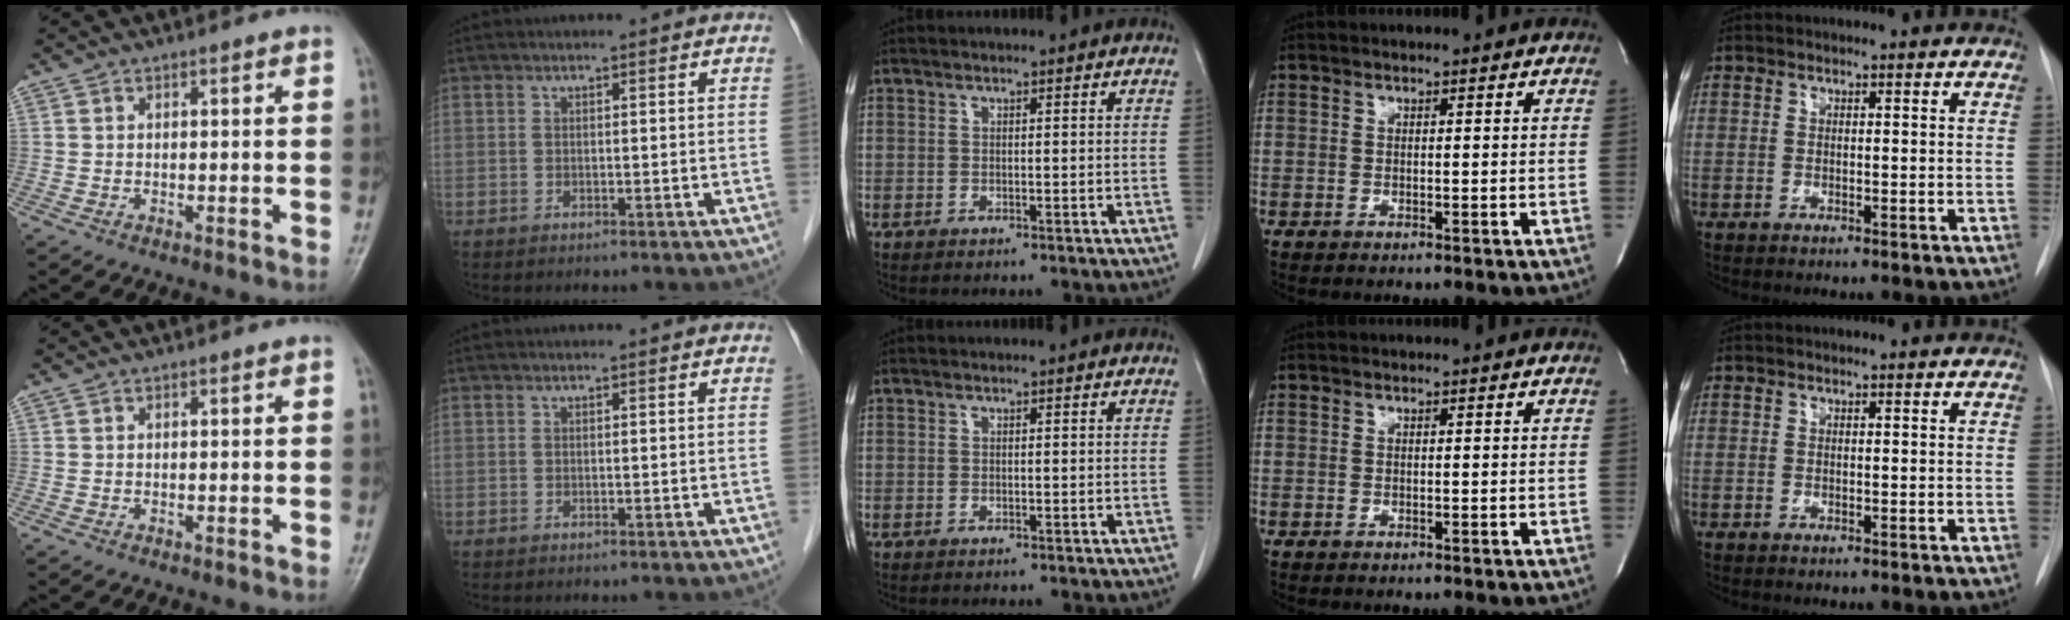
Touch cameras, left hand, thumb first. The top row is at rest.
{}